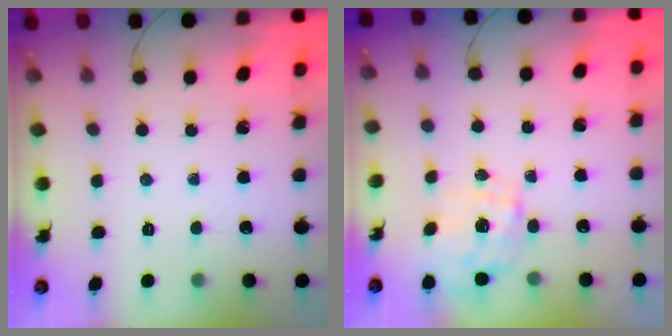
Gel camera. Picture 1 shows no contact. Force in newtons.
{"total": 2.2, "press": 2.2, "slide": 0.4}